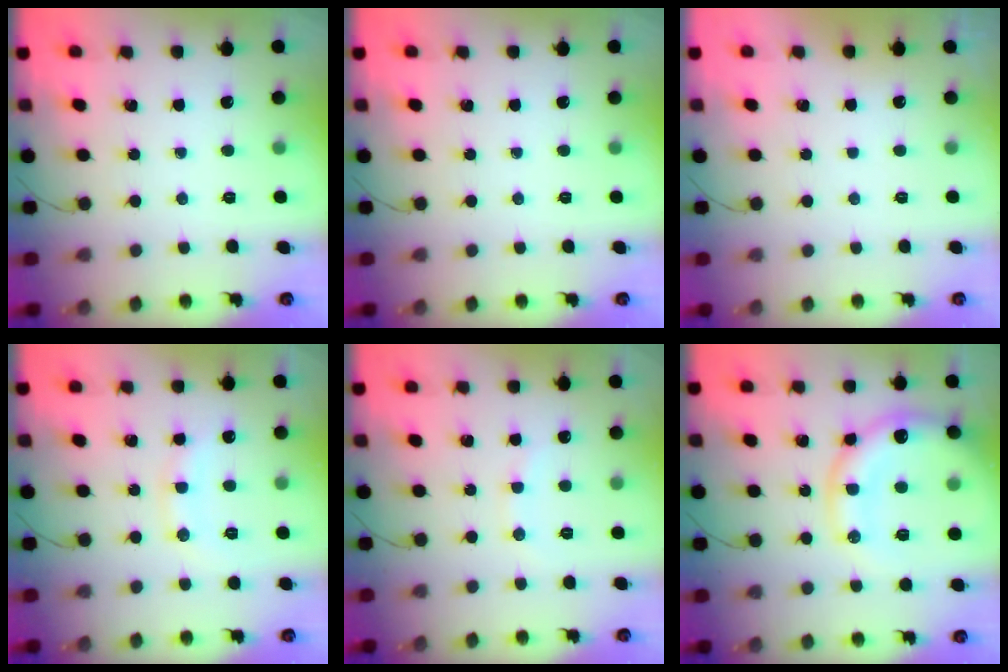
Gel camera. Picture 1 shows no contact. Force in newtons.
{"total": 0.0}
{"total": 2.8, "press": 2.8, "slide": 0.1}
{"total": 8.5, "press": 8.5, "slide": 0.8}
{"total": 4.2, "press": 4.1, "slide": 1.0}
{"total": 17.6, "press": 17.3, "slide": 3.2}